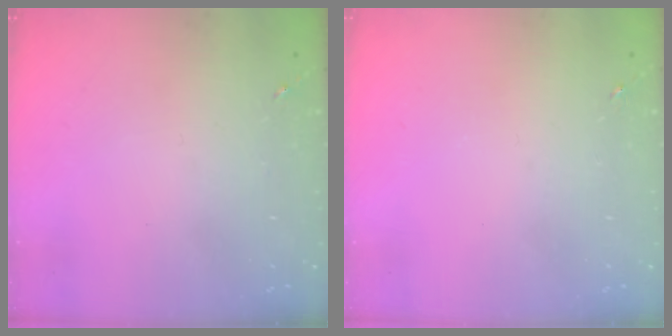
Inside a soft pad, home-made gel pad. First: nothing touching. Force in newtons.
{"total": 0.0}